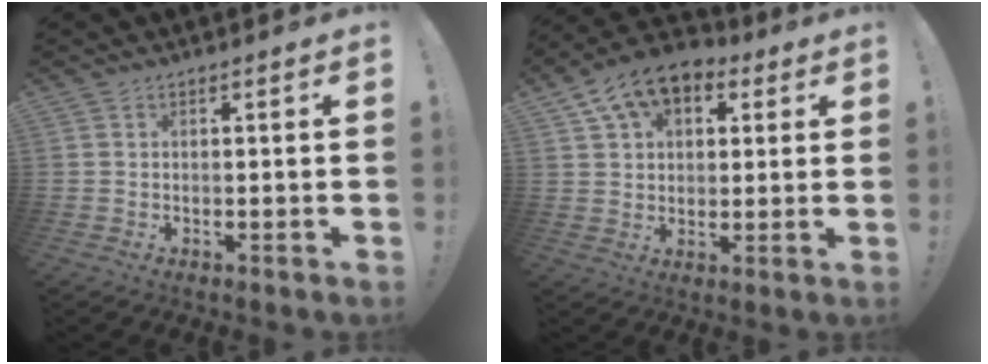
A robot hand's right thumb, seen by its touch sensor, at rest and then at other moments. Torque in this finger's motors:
{"motor_torque": [0.53, 0.82, 0.25, -0.03, 0.08]}